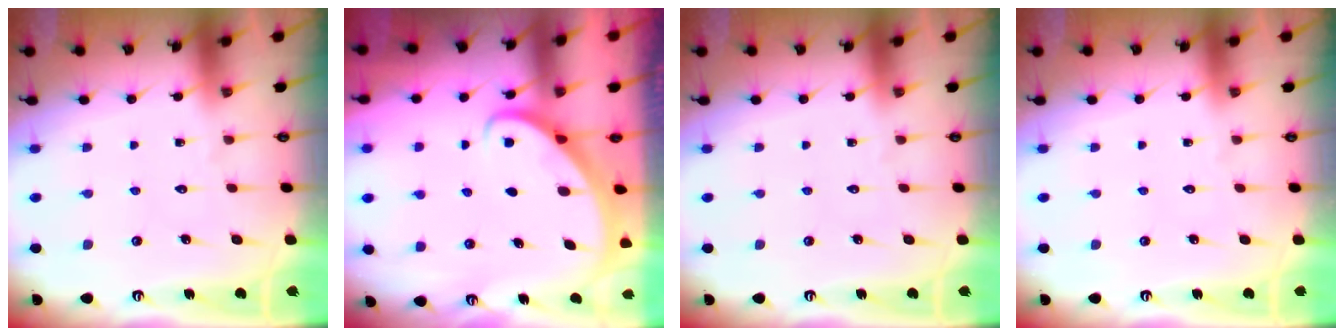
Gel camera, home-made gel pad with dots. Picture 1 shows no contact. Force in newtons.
{"total": 2.7, "press": 2.7, "slide": 0.2}
{"total": 0.0}
{"total": 0.0}